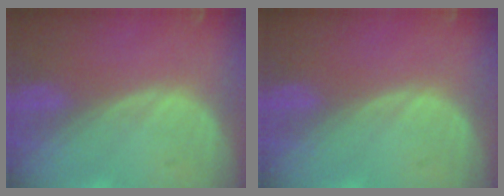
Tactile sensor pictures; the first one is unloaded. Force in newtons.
{"total": 0.0}